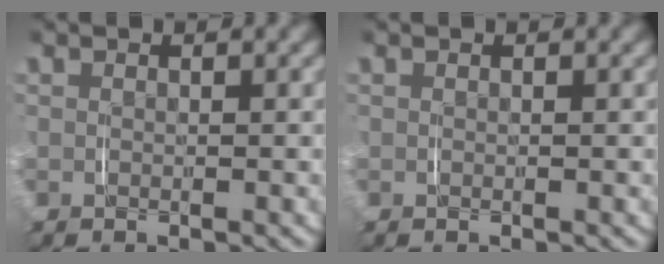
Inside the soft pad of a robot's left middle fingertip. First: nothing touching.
{"total": 0.0}